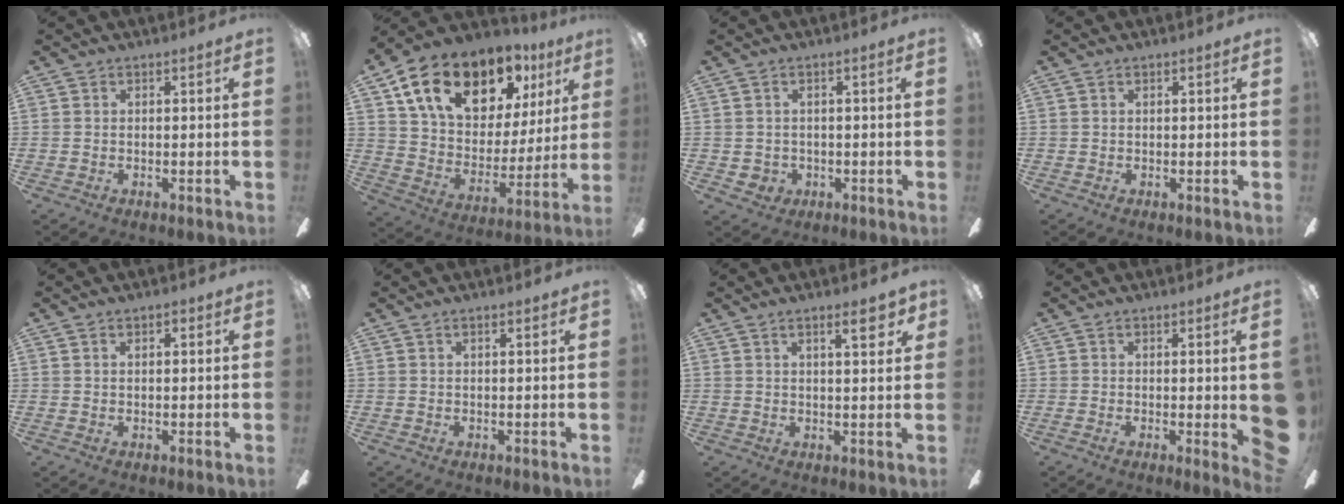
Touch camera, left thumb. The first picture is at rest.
{"total": 20.8, "force": [13.3, 11.5, 11.1], "torque": [-0.202, -0.066, 0.243]}
{"total": 2.4, "force": [-0.2, 2.1, 1.1], "torque": [-0.022, 0.004, -0.004]}
{"total": 0.0}
{"total": 1.2, "force": [0.5, 0.7, 0.9], "torque": [-0.010, -0.001, 0.007]}
{"total": 1.2, "force": [0.6, 0.1, 1.0], "torque": [-0.022, 0.000, 0.010]}
{"total": 5.9, "force": [3.4, 1.5, 4.6], "torque": [-0.049, -0.015, 0.046]}
{"total": 7.3, "force": [-0.8, 1.5, 7.1], "torque": [-0.083, -0.015, -0.004]}